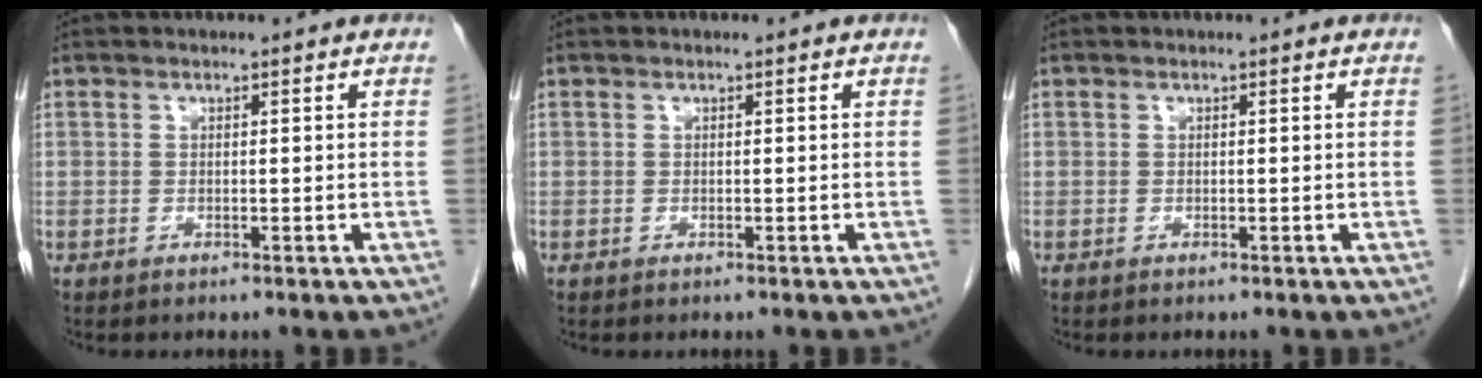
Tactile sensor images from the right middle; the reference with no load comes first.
{"total": 0.0}
{"total": 0.0}